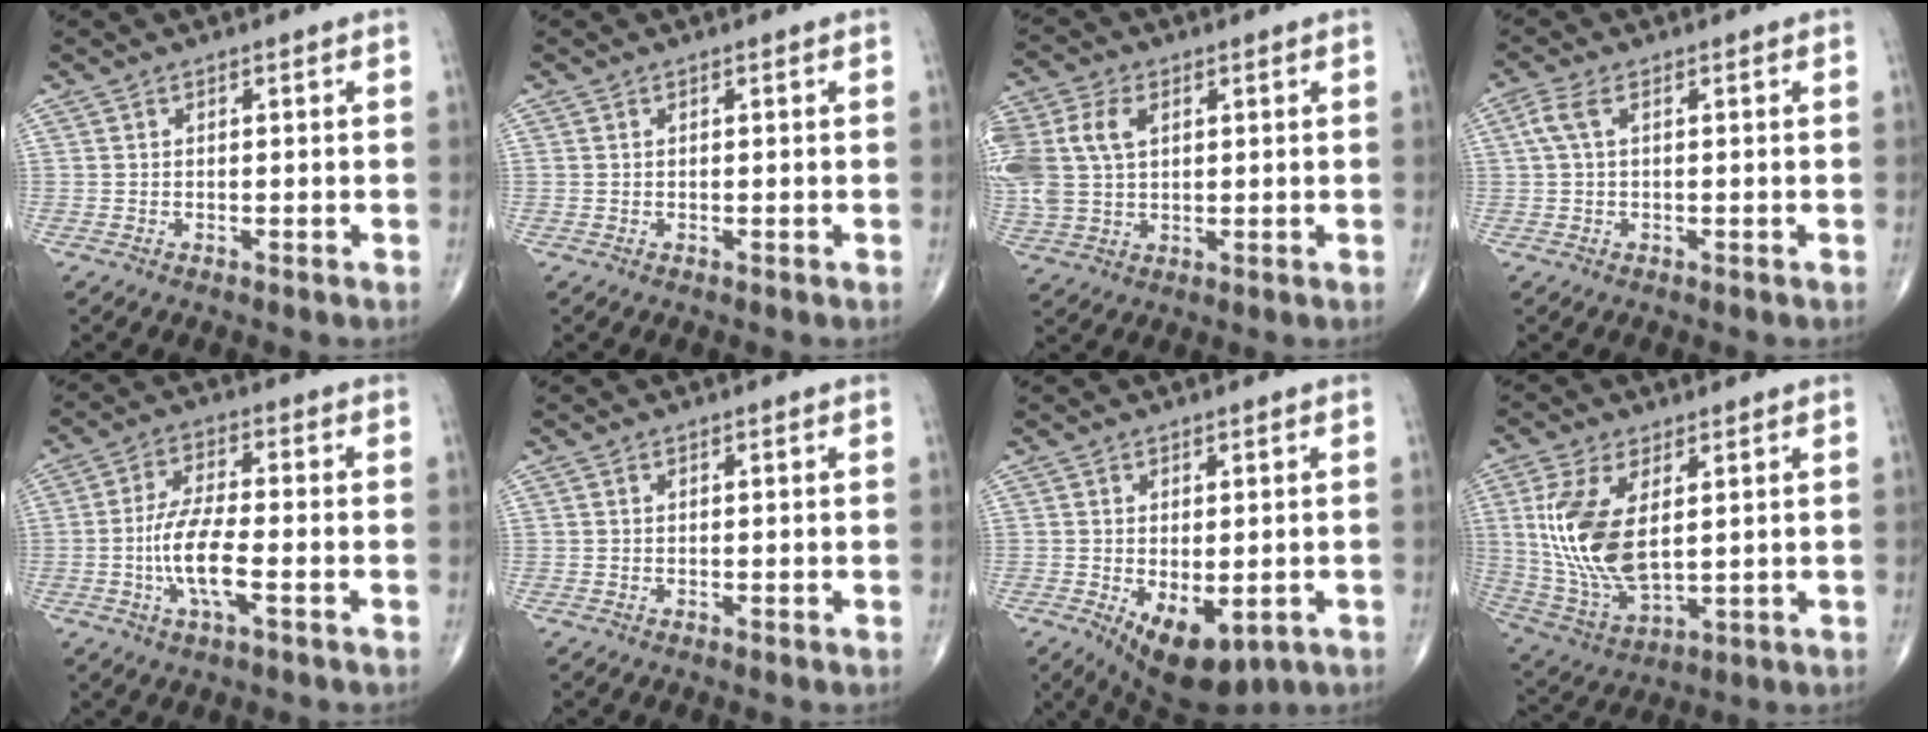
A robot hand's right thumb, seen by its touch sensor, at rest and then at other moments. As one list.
[{"total": 0.0}, {"total": 13.1, "force": [3.0, 9.0, 9.0], "torque": [-0.228, 0.006, 0.061]}, {"total": 3.3, "force": [0.7, 1.4, 2.9], "torque": [-0.082, 0.015, 0.016]}, {"total": 8.7, "force": [-2.3, 2.6, 8.0], "torque": [-0.163, 0.007, -0.043]}, {"total": 0.0}, {"total": 10.2, "force": [-3.7, 5.3, 7.9], "torque": [-0.107, -0.009, -0.039]}, {"total": 15.4, "force": [2.8, 7.7, 13.0], "torque": [-0.269, -0.018, 0.069]}]